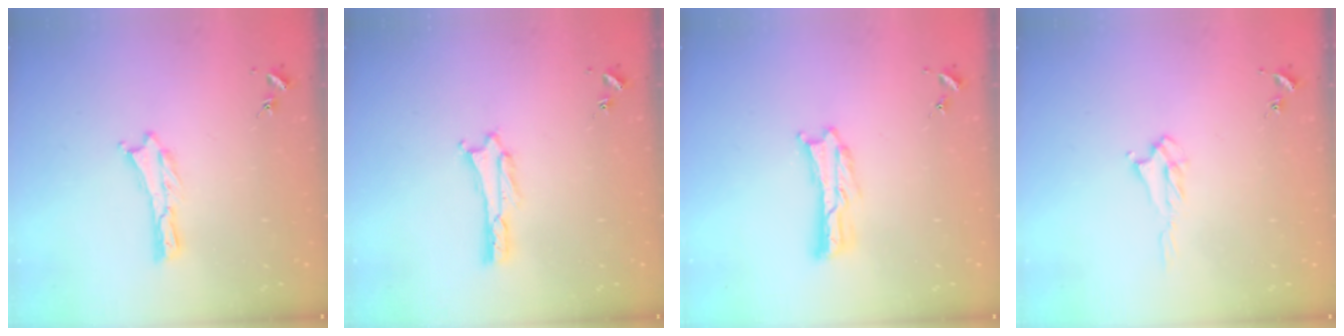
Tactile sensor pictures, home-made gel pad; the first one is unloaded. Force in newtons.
{"total": 1.8, "press": 1.8, "slide": 0.2}
{"total": 0.8, "press": 0.8, "slide": 0.2}
{"total": 3.1, "press": 3.1, "slide": 0.5}